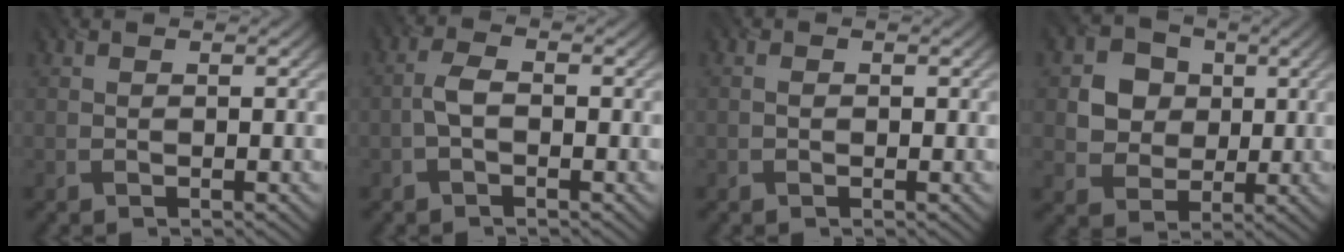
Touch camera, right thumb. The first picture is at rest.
{"total": 2.4, "force": [-0.6, 1.2, 2.0], "torque": [-0.047, 0.007, -0.017]}
{"total": 0.6, "force": [-0.1, 0.5, 0.4], "torque": [-0.007, -0.001, -0.001]}
{"total": 6.4, "force": [1.1, 5.7, 2.8], "torque": [-0.076, 0.003, 0.007]}